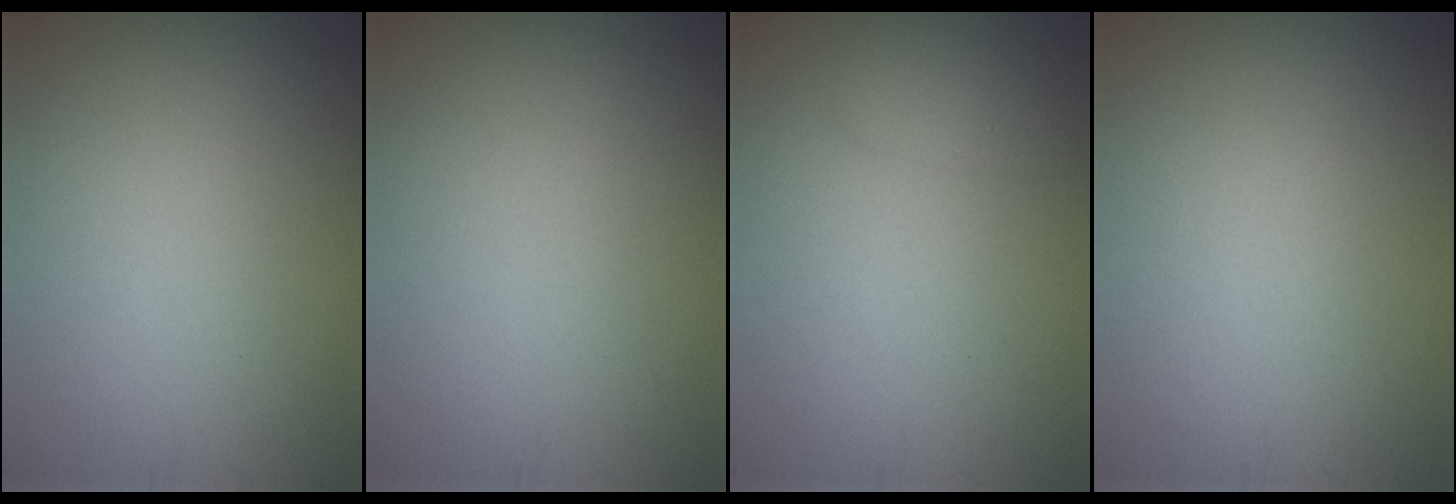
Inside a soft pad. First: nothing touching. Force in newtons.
{"total": 0.0}
{"total": 1.4, "press": 1.4, "slide": 0.1}
{"total": 0.0}